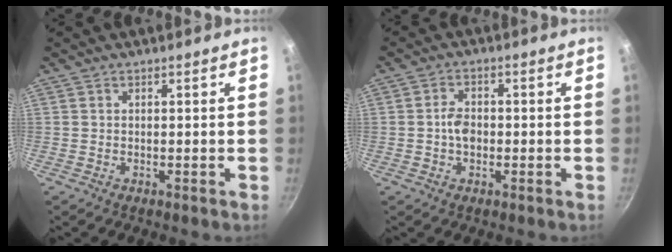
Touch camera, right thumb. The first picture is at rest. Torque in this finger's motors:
{"motor_torque": [-0.17, -0.16, 0.40, 0.25, 0.03]}